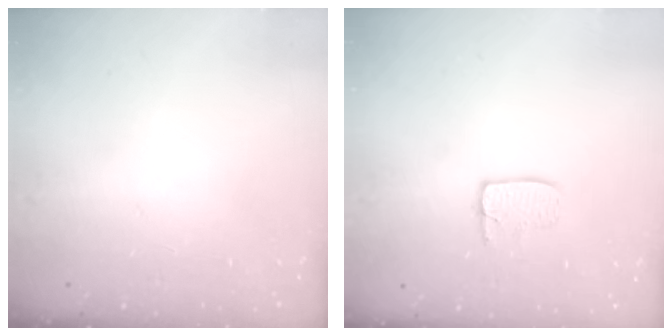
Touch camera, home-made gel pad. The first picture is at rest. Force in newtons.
{"total": 5.9, "press": 5.9, "slide": 0.4}